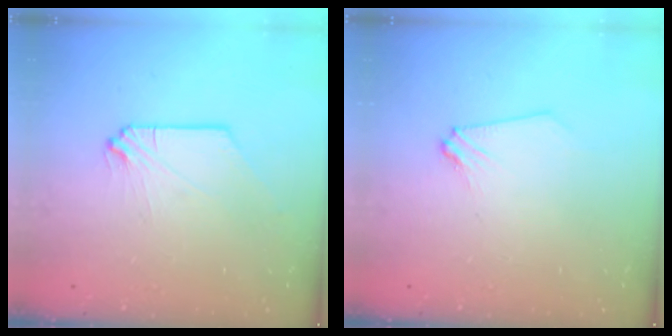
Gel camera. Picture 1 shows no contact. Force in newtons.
{"total": 2.4, "press": 2.4, "slide": 0.4}